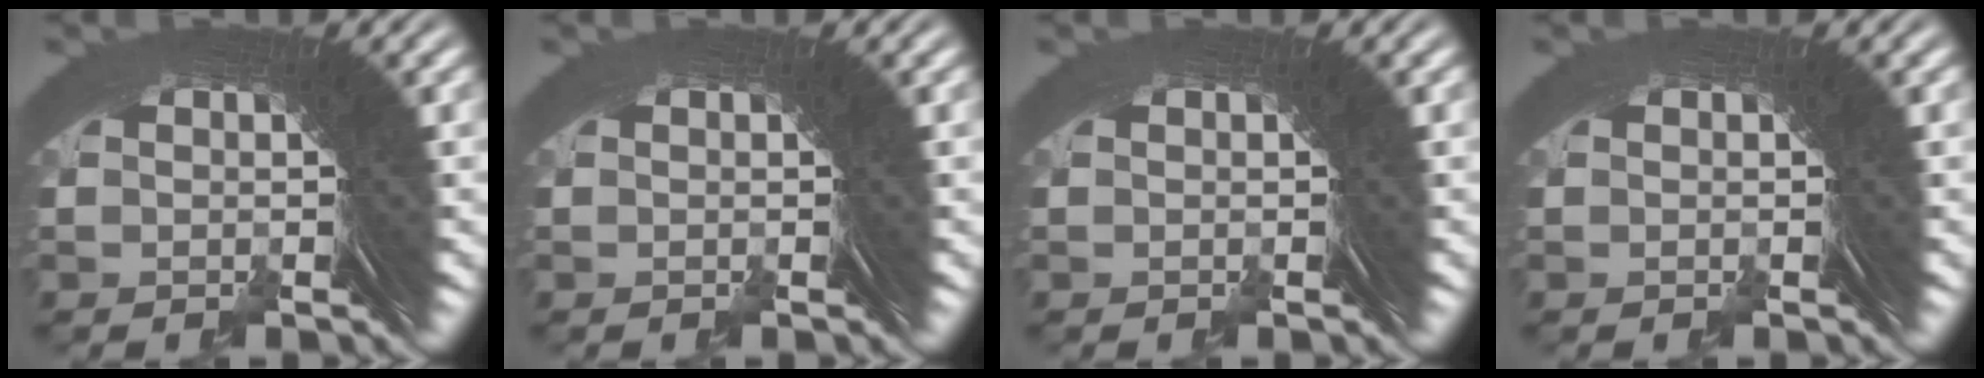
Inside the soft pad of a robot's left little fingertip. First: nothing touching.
{"total": 0.0}
{"total": 0.0}
{"total": 0.0}